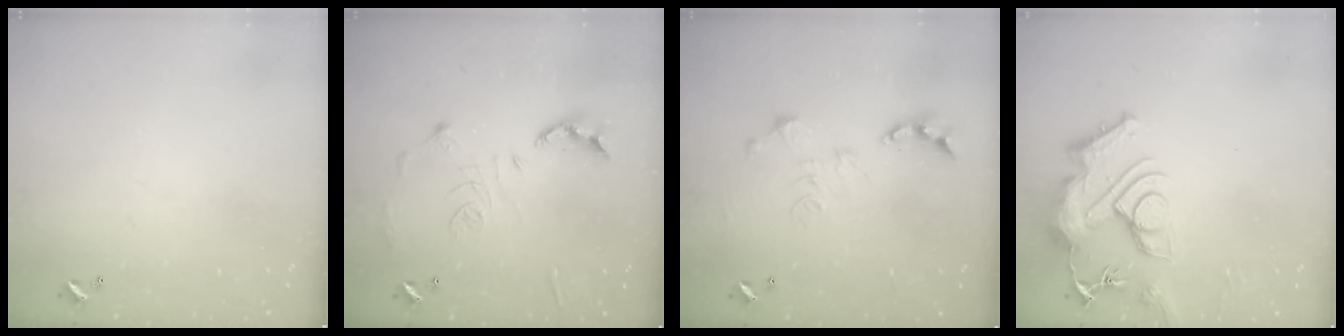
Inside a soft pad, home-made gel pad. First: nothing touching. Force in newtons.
{"total": 10.7, "press": 10.6, "slide": 0.5}
{"total": 0.0}
{"total": 11.9, "press": 11.8, "slide": 1.6}